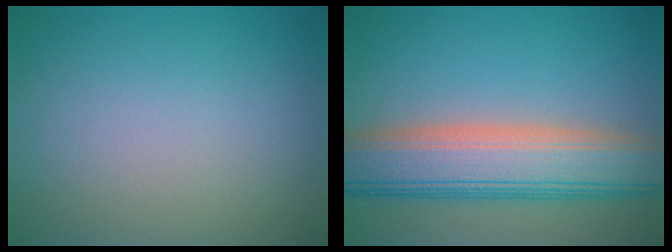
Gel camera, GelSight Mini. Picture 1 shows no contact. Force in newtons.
{"total": 9.2, "press": 9.2, "slide": 0.5}